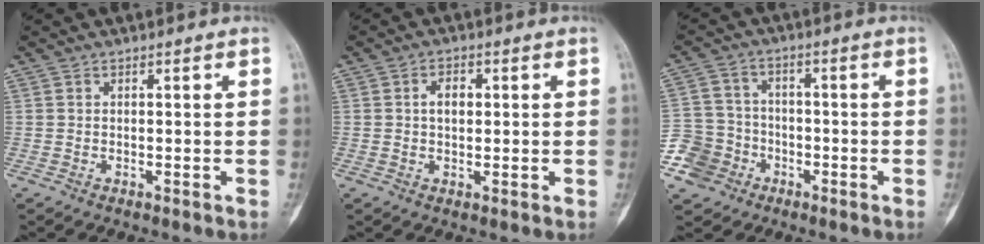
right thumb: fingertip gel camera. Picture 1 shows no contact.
{"total": 3.4, "force": [0.6, 2.1, 2.6], "torque": [-0.033, 0.001, 0.008]}
{"total": 8.1, "force": [-4.3, 6.9, 0.6], "torque": [0.018, 0.033, -0.083]}